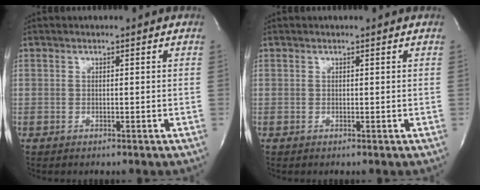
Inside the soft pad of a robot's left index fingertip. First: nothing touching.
{"total": 0.8, "force": [0.8, 0.1, 0.0], "torque": [-0.008, 0.003, 0.009]}